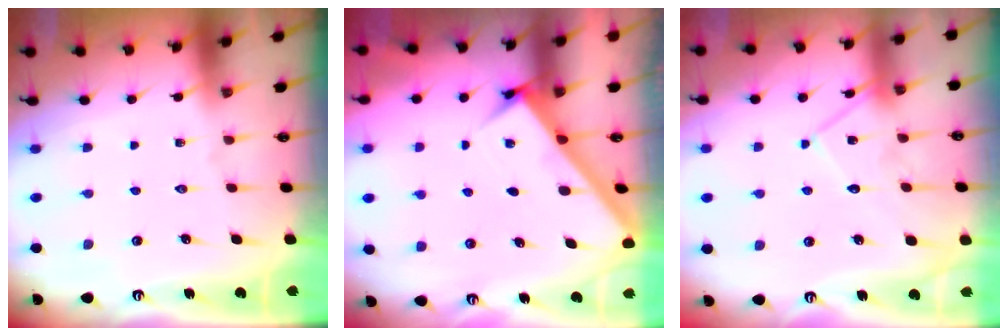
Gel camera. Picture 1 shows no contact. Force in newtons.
{"total": 2.9, "press": 2.8, "slide": 0.2}
{"total": 12.1, "press": 12.1, "slide": 1.1}